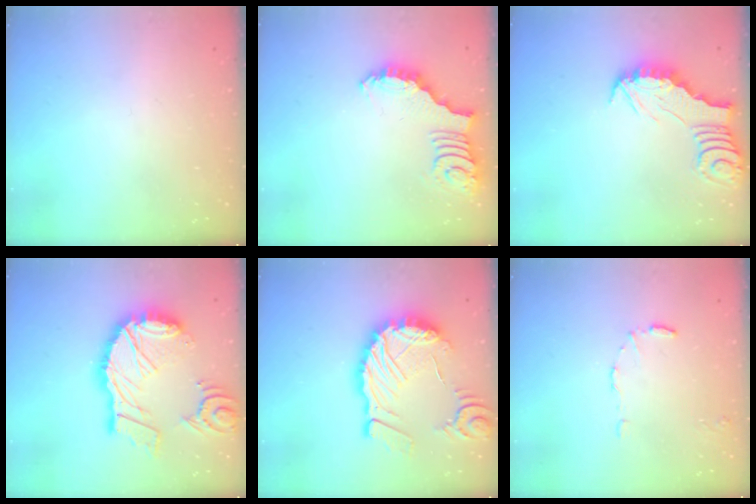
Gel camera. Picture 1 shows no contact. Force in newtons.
{"total": 2.6, "press": 2.6, "slide": 0.5}
{"total": 2.5, "press": 2.5, "slide": 0.2}
{"total": 26.5, "press": 26.3, "slide": 3.2}
{"total": 15.4, "press": 15.3, "slide": 1.8}
{"total": 5.2, "press": 5.1, "slide": 0.3}